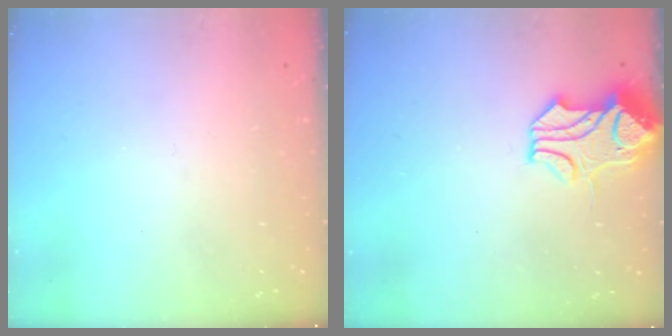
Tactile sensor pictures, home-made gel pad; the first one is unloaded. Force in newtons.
{"total": 1.6, "press": 1.1, "slide": 1.2}